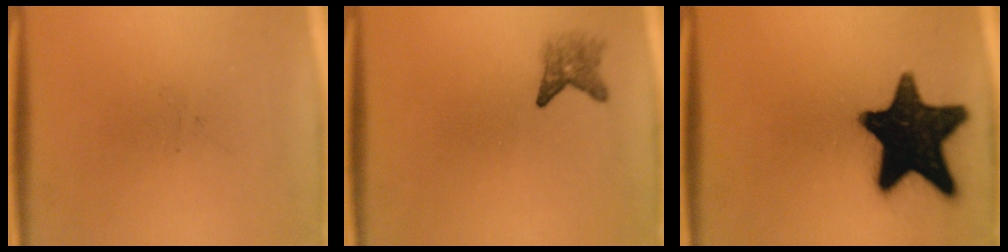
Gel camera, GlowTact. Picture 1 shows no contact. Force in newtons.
{"total": 2.4}
{"total": 18.5}